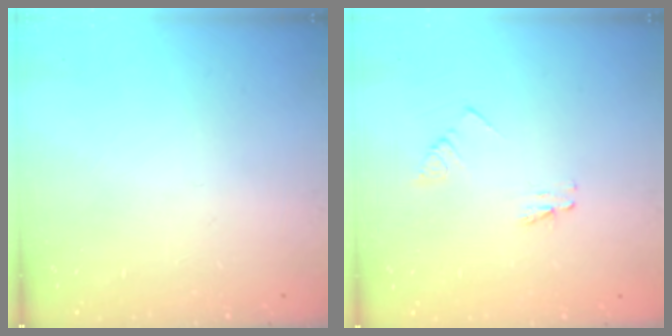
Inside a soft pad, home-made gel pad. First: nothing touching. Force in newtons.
{"total": 2.6, "press": 2.6, "slide": 0.4}